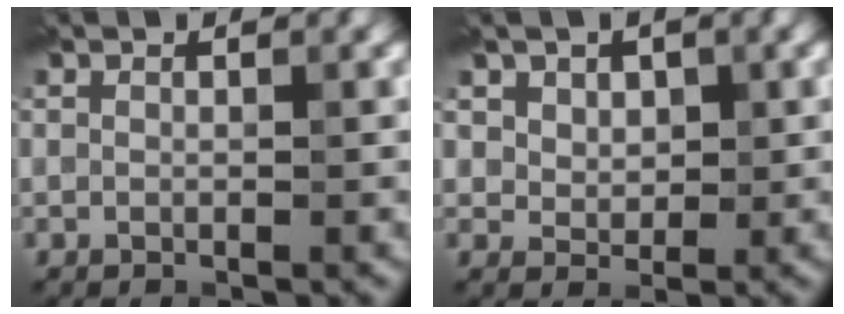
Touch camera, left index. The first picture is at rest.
{"total": 3.7, "force": [2.2, 2.7, 1.4], "torque": [-0.046, -0.010, 0.051]}